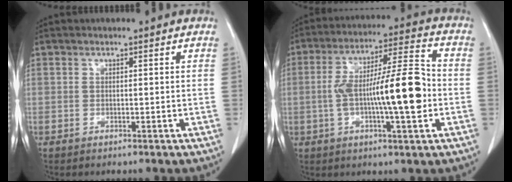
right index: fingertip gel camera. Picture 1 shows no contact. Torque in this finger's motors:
{"motor_torque": [1.34, -0.80, 0.44, 0.21]}